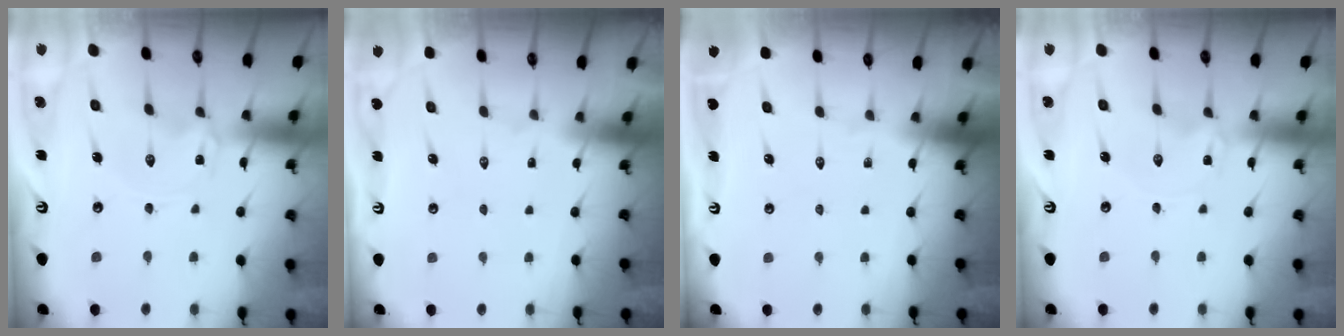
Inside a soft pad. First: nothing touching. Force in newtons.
{"total": 1.6, "press": 1.6, "slide": 0.1}
{"total": 0.0}
{"total": 0.0}